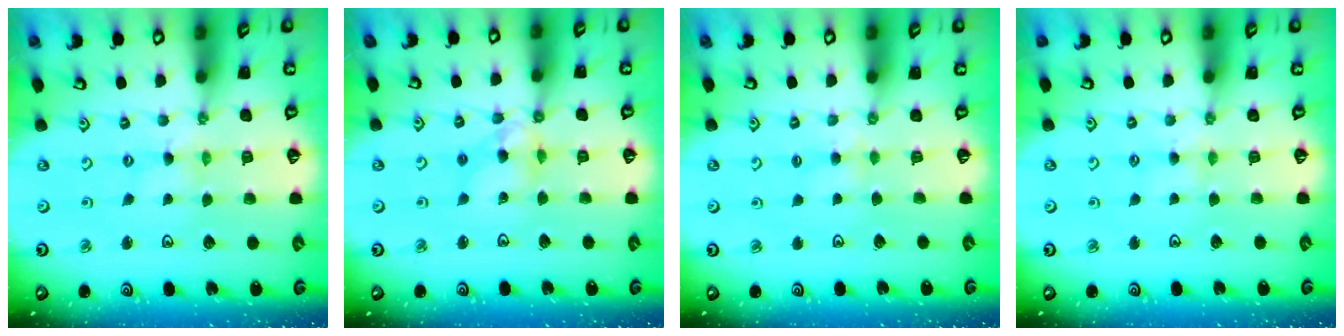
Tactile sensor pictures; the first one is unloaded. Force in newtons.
{"total": 7.2, "press": 7.1, "slide": 0.7}
{"total": 2.9, "press": 2.8, "slide": 0.3}
{"total": 3.0, "press": 2.9, "slide": 0.5}